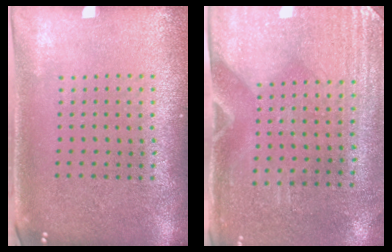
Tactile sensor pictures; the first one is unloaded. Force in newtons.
{"total": 3.0, "press": 2.6, "slide": 1.5}